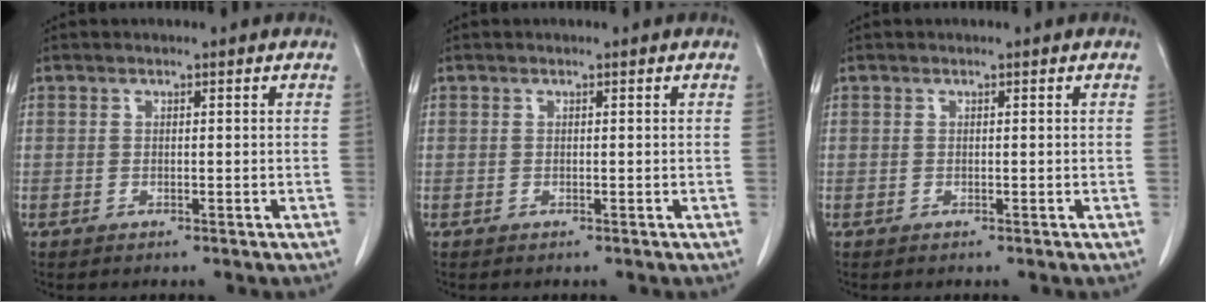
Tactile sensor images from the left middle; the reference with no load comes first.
{"total": 0.0}
{"total": 0.0}